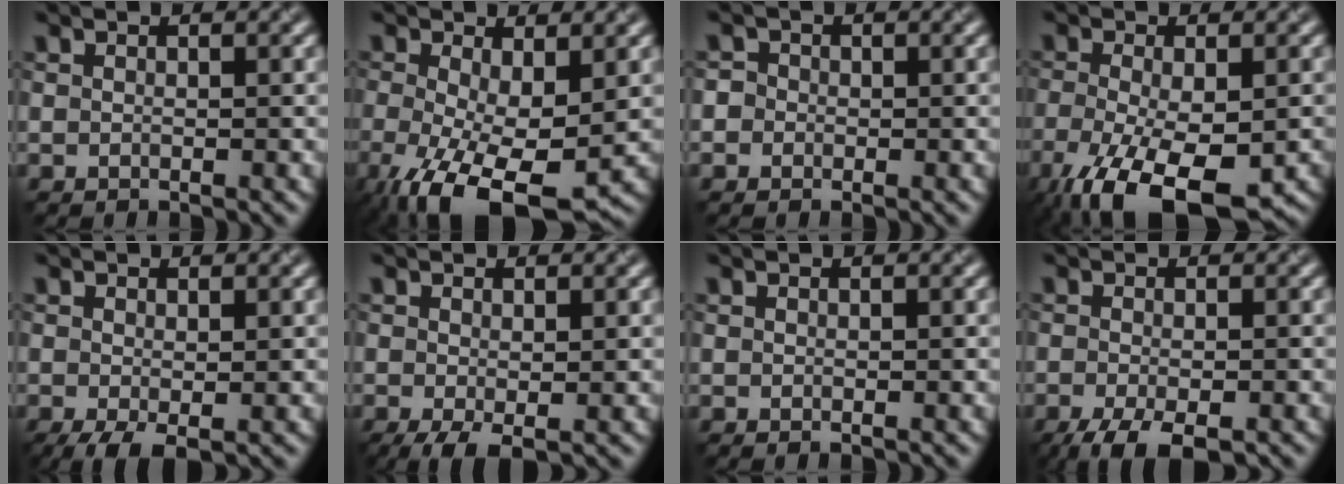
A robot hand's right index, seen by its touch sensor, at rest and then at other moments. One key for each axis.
{"total": 9.0, "fx": -3.1, "fy": 3.8, "fz": 7.5, "tx": -0.153, "ty": -0.028, "tz": -0.046}
{"total": 1.9, "fx": 0.2, "fy": 1.8, "fz": 0.6, "tx": 0.012, "ty": 0.010, "tz": -0.018}
{"total": 10.2, "fx": -5.2, "fy": 4.2, "fz": 7.8, "tx": -0.160, "ty": -0.038, "tz": -0.080}
{"total": 2.8, "fx": -1.2, "fy": 1.0, "fz": 2.4, "tx": -0.051, "ty": -0.010, "tz": -0.022}
{"total": 2.8, "fx": -1.1, "fy": 1.0, "fz": 2.4, "tx": -0.052, "ty": -0.010, "tz": -0.022}
{"total": 0.0}
{"total": 5.1, "fx": -3.3, "fy": 1.5, "fz": 3.5, "tx": -0.063, "ty": -0.014, "tz": -0.058}